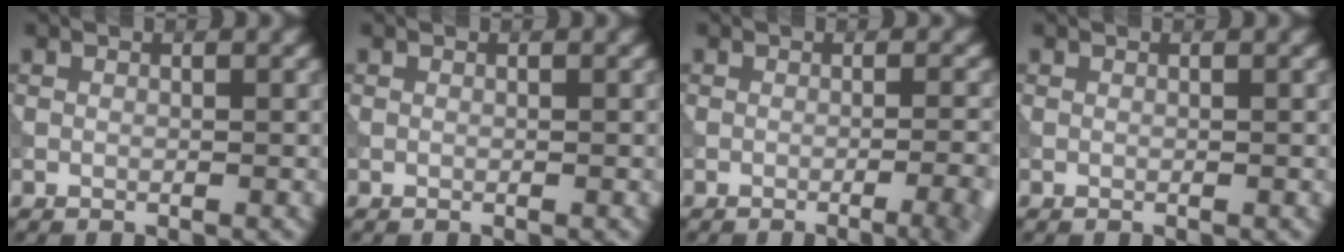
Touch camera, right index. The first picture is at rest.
{"total": 0.0}
{"total": 5.0, "force": [-2.3, 1.6, 4.2], "torque": [-0.030, 0.009, -0.025]}
{"total": 0.0}